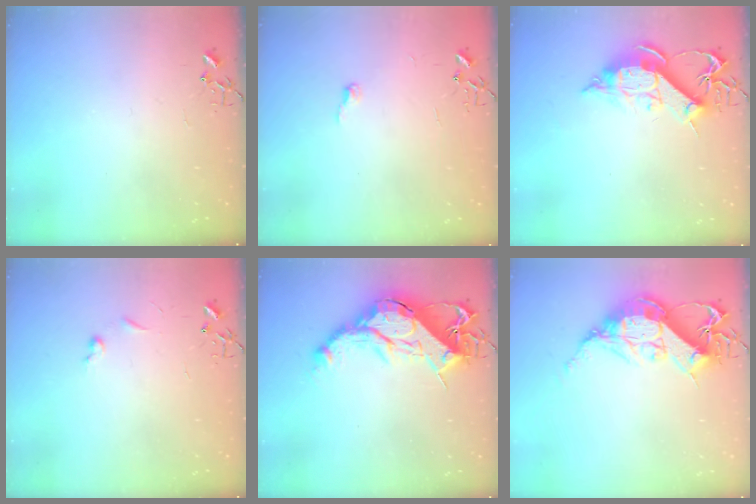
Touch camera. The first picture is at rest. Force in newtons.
{"total": 4.4, "press": 4.4, "slide": 0.4}
{"total": 13.2, "press": 13.1, "slide": 1.5}
{"total": 4.4, "press": 4.3, "slide": 0.6}
{"total": 19.8, "press": 19.8, "slide": 1.2}
{"total": 15.7, "press": 15.6, "slide": 1.4}